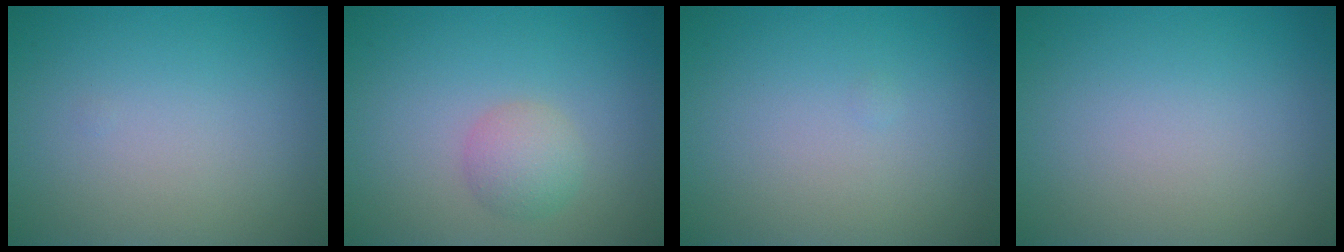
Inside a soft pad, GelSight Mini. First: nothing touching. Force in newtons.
{"total": 2.3, "press": 2.3, "slide": 0.1}
{"total": 0.0}
{"total": 0.0}